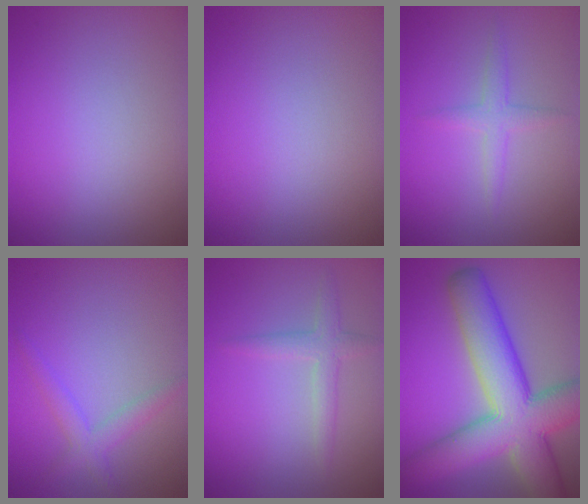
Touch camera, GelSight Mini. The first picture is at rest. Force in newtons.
{"total": 0.0}
{"total": 1.8, "press": 1.8, "slide": 0.1}
{"total": 2.3, "press": 2.3, "slide": 0.1}
{"total": 2.1, "press": 2.1, "slide": 0.0}
{"total": 12.2, "press": 12.2, "slide": 0.6}